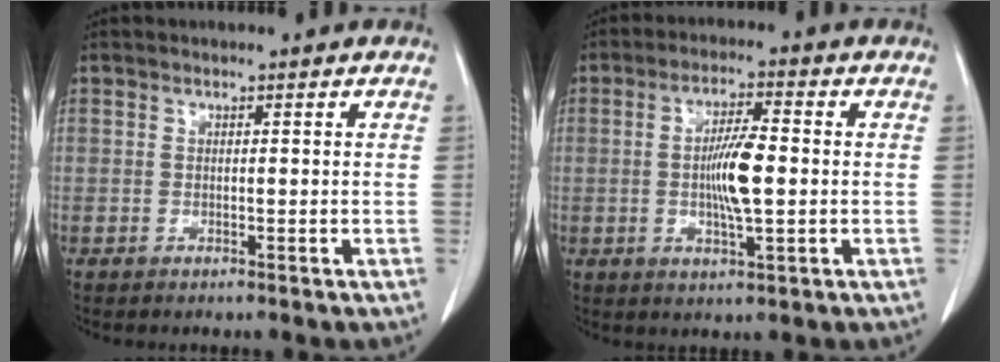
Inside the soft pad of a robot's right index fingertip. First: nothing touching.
{"total": 7.3, "force": [-0.4, 1.1, 7.2], "torque": [-0.136, -0.001, -0.008]}